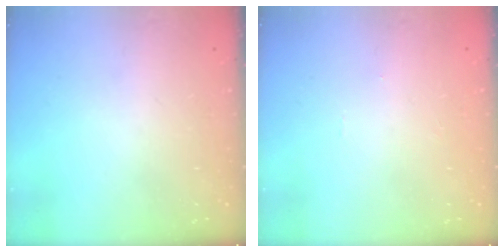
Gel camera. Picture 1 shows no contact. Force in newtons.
{"total": 0.0}